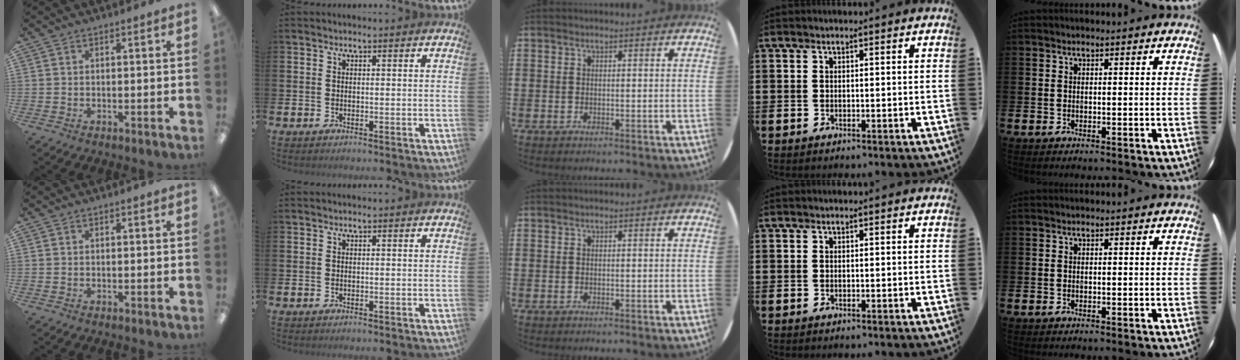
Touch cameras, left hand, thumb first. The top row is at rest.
{}